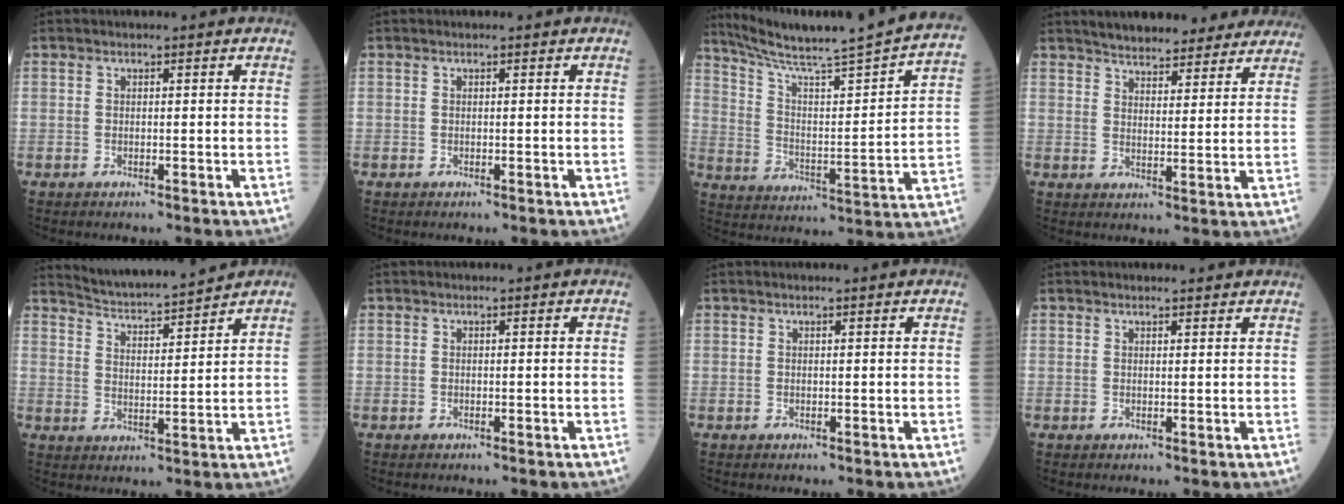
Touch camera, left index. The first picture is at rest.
{"total": 0.0}
{"total": 23.6, "force": [21.0, -1.2, 10.8], "torque": [-0.173, -0.069, 0.292]}
{"total": 16.7, "force": [15.1, 4.1, 6.0], "torque": [-0.068, 0.017, 0.191]}
{"total": 9.0, "force": [8.7, -0.1, 2.1], "torque": [-0.050, 0.012, 0.153]}
{"total": 0.0}
{"total": 0.8, "force": [0.7, -0.1, 0.3], "torque": [-0.005, 0.004, 0.013]}
{"total": 2.9, "force": [2.8, 0.4, 0.7], "torque": [-0.011, 0.014, 0.035]}